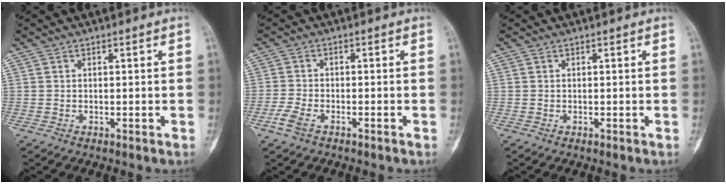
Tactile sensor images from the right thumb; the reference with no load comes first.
{"total": 3.6, "force": [-2.2, 1.6, 2.3], "torque": [-0.060, 0.008, -0.045]}
{"total": 0.0}